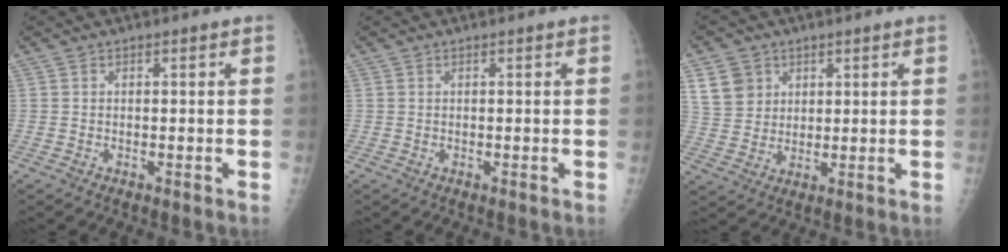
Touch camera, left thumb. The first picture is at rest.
{"total": 0.0}
{"total": 6.9, "force": [3.2, 5.8, 2.2], "torque": [-0.018, -0.014, 0.065]}